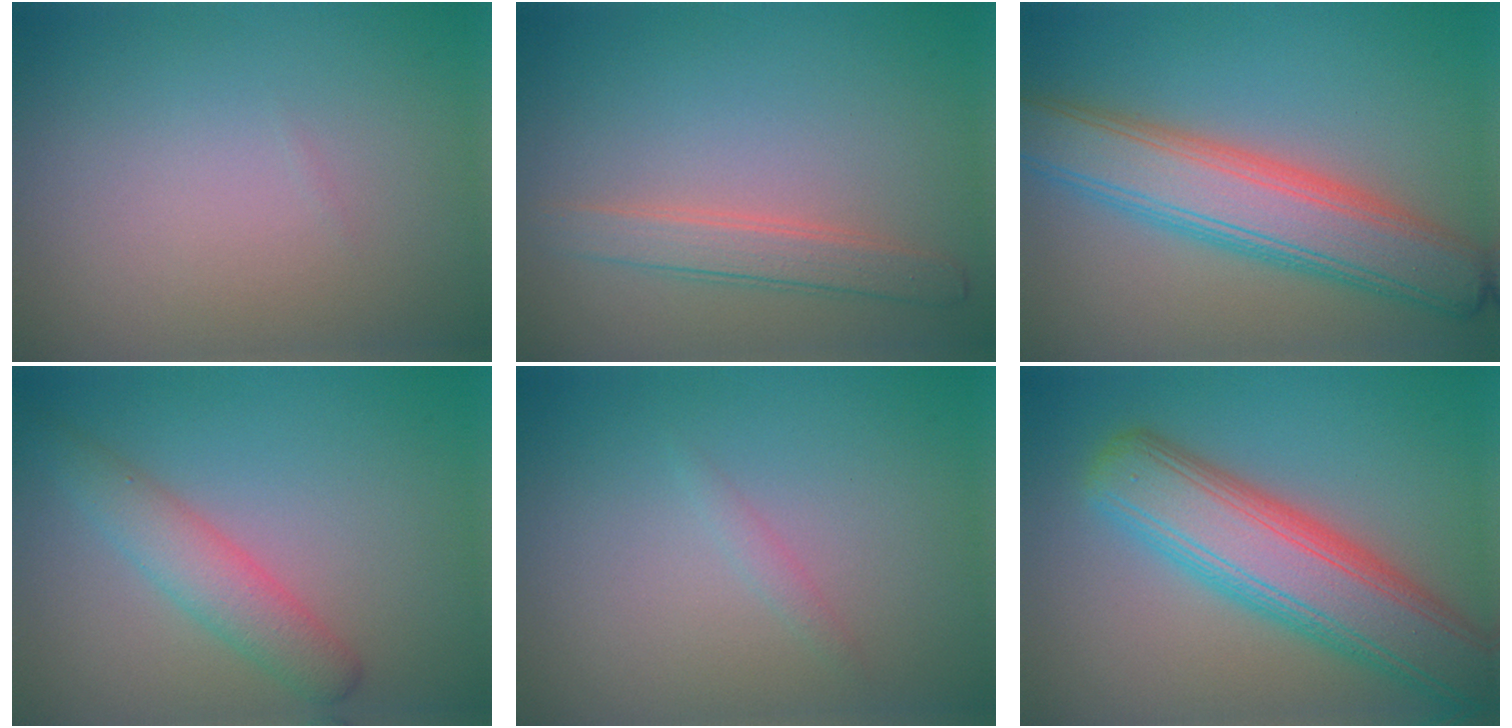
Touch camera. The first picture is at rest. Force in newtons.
{"total": 2.5, "press": 2.4, "slide": 0.1}
{"total": 7.7, "press": 7.6, "slide": 0.5}
{"total": 3.2, "press": 3.2, "slide": 0.3}
{"total": 0.8, "press": 0.8, "slide": 0.1}
{"total": 9.1, "press": 9.0, "slide": 0.9}